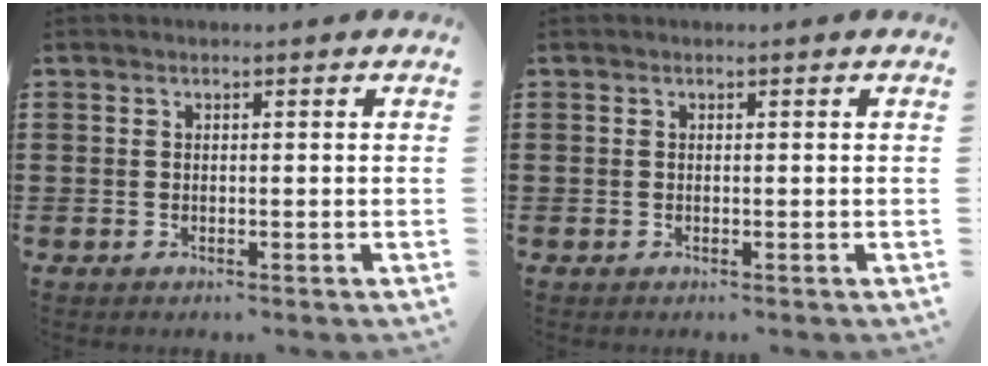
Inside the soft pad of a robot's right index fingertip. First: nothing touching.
{"total": 0.0}